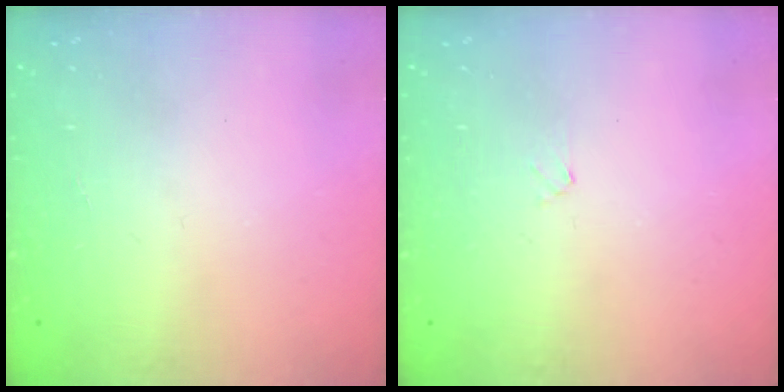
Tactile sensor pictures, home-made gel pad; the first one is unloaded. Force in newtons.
{"total": 0.9, "press": 0.9, "slide": 0.2}